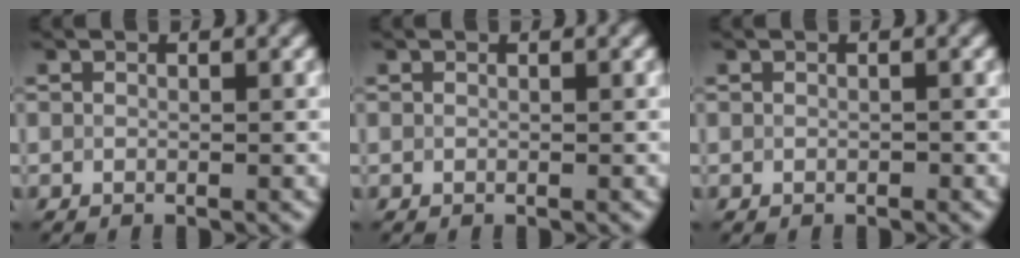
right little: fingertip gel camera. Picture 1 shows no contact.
{"total": 0.0}
{"total": 0.0}